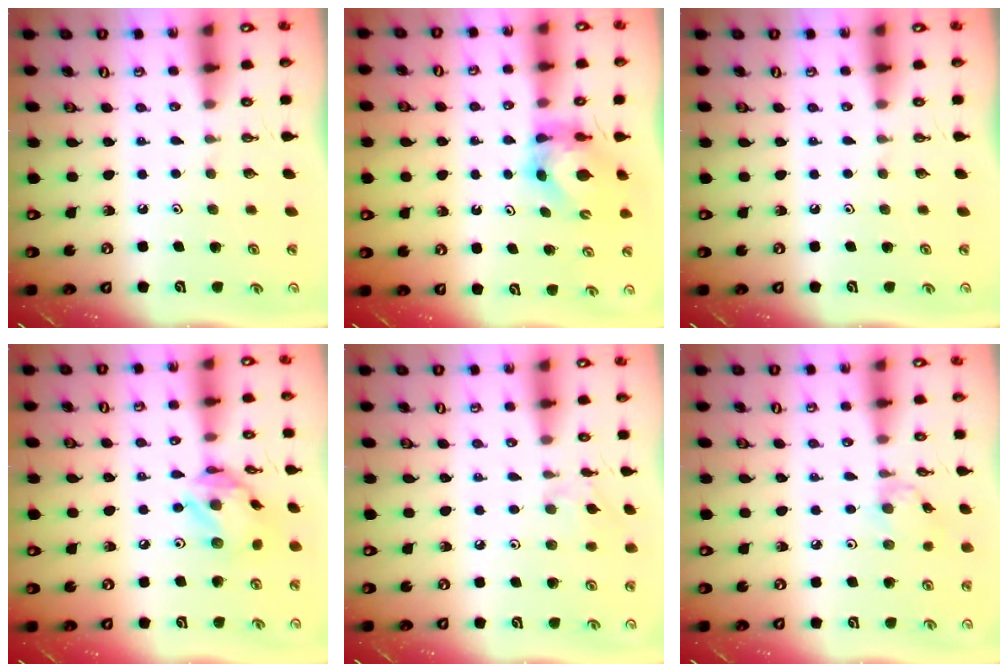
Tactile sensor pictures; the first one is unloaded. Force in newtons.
{"total": 6.0, "press": 6.0, "slide": 0.4}
{"total": 0.0}
{"total": 13.3, "press": 13.2, "slide": 1.2}
{"total": 3.9, "press": 3.9, "slide": 0.6}
{"total": 1.7, "press": 1.6, "slide": 0.4}